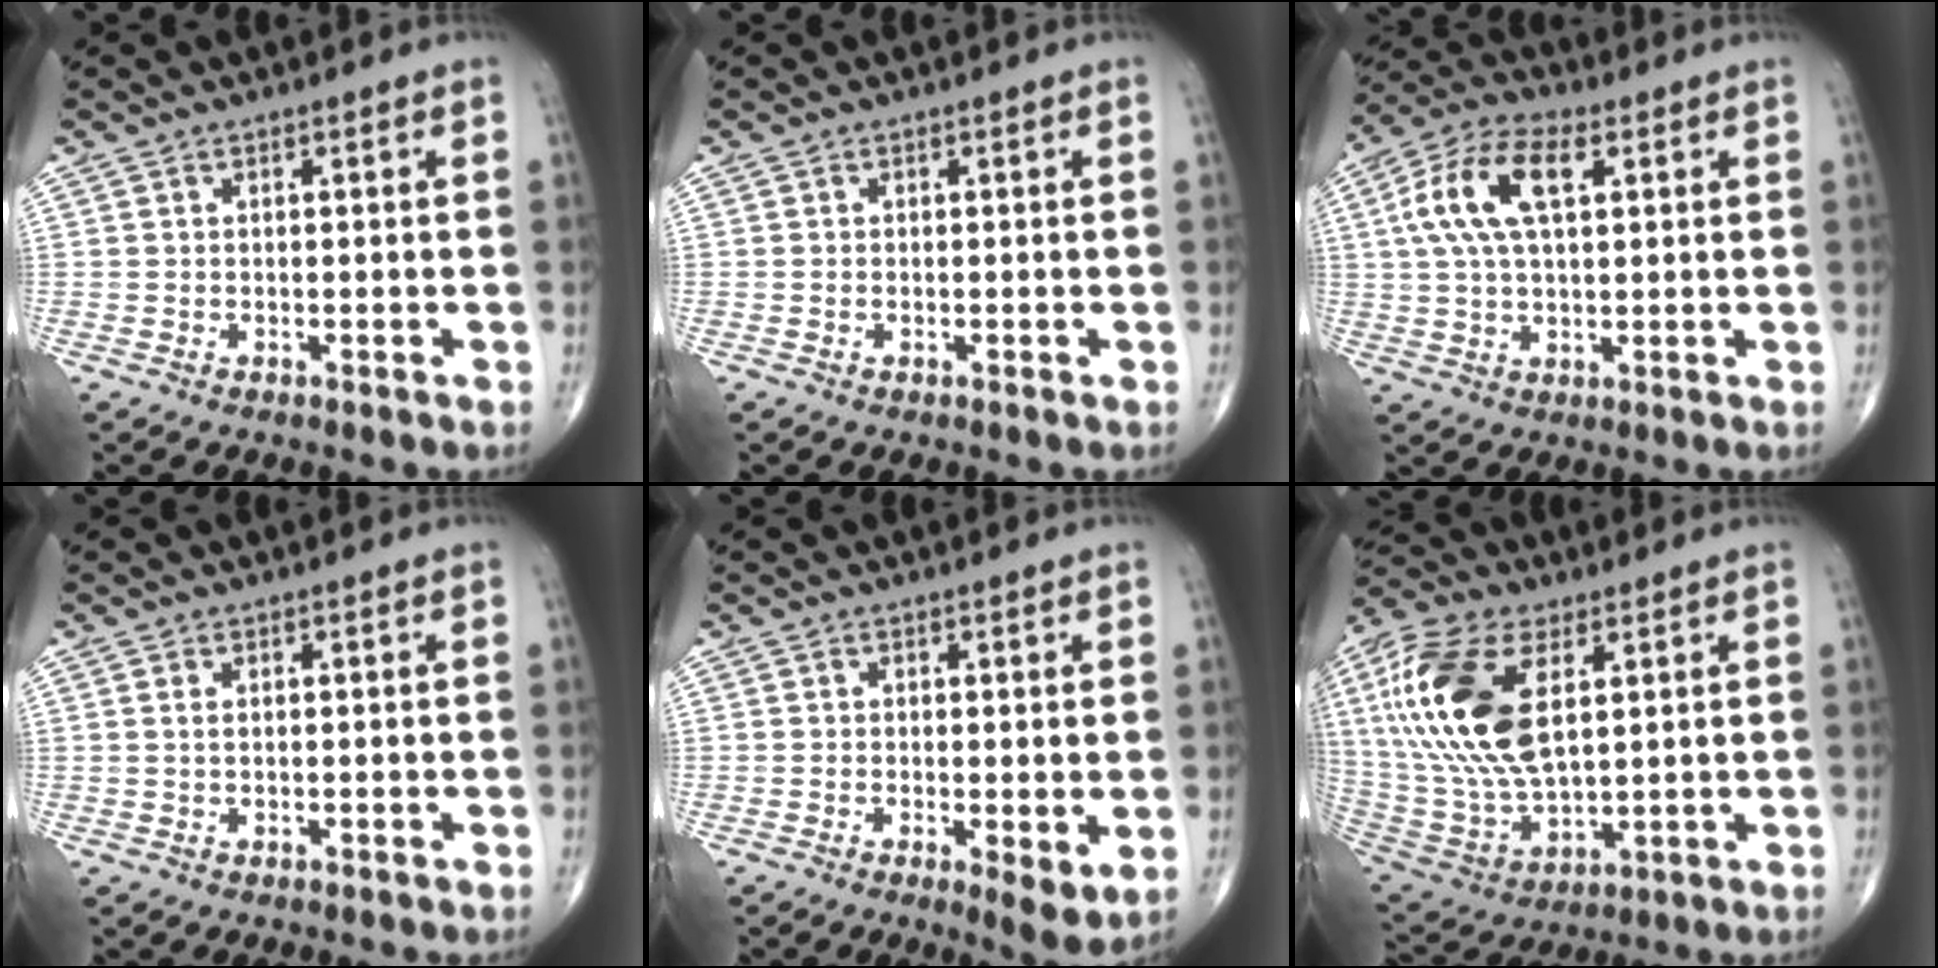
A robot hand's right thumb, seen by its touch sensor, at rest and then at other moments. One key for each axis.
{"total": 0.0}
{"total": 12.9, "fx": 3.5, "fy": 6.5, "fz": 10.6, "tx": -0.215, "ty": 0.020, "tz": 0.063}
{"total": 0.9, "fx": 0.3, "fy": 0.4, "fz": 0.7, "tx": -0.019, "ty": 0.005, "tz": 0.008}
{"total": 4.5, "fx": -0.6, "fy": 1.4, "fz": 4.2, "tx": -0.068, "ty": -0.016, "tz": -0.013}
{"total": 22.3, "fx": 5.9, "fy": 11.4, "fz": 18.2, "tx": -0.384, "ty": -0.016, "tz": 0.110}